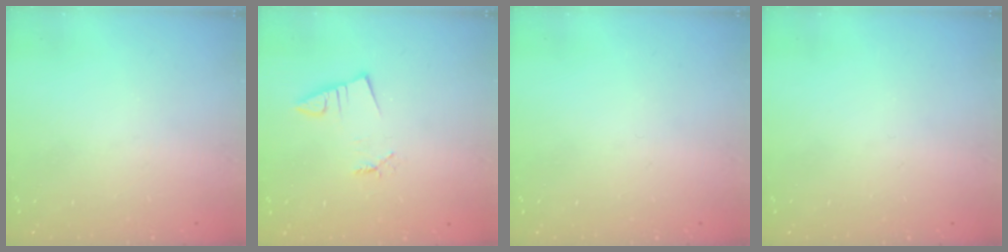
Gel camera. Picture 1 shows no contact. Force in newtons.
{"total": 1.4, "press": 1.4, "slide": 0.1}
{"total": 0.0}
{"total": 0.0}